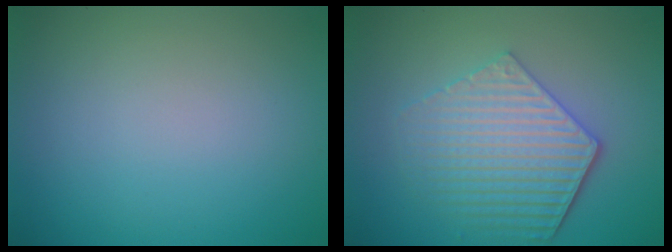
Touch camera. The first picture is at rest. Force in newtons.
{"total": 5.5, "press": 4.4, "slide": 3.2}